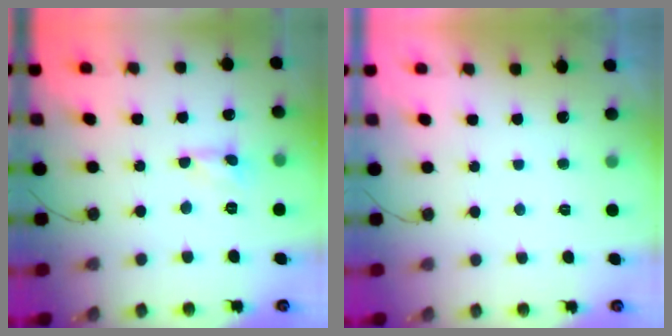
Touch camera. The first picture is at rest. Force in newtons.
{"total": 0.0}